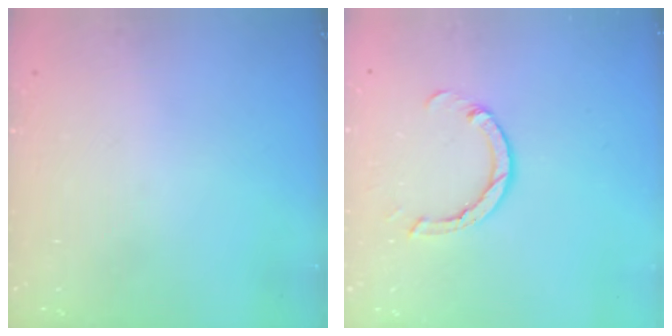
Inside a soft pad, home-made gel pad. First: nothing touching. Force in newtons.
{"total": 3.6, "press": 3.6, "slide": 0.2}